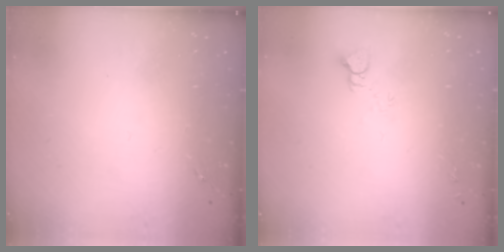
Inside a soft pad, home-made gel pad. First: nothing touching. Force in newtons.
{"total": 5.3, "press": 5.3, "slide": 0.5}